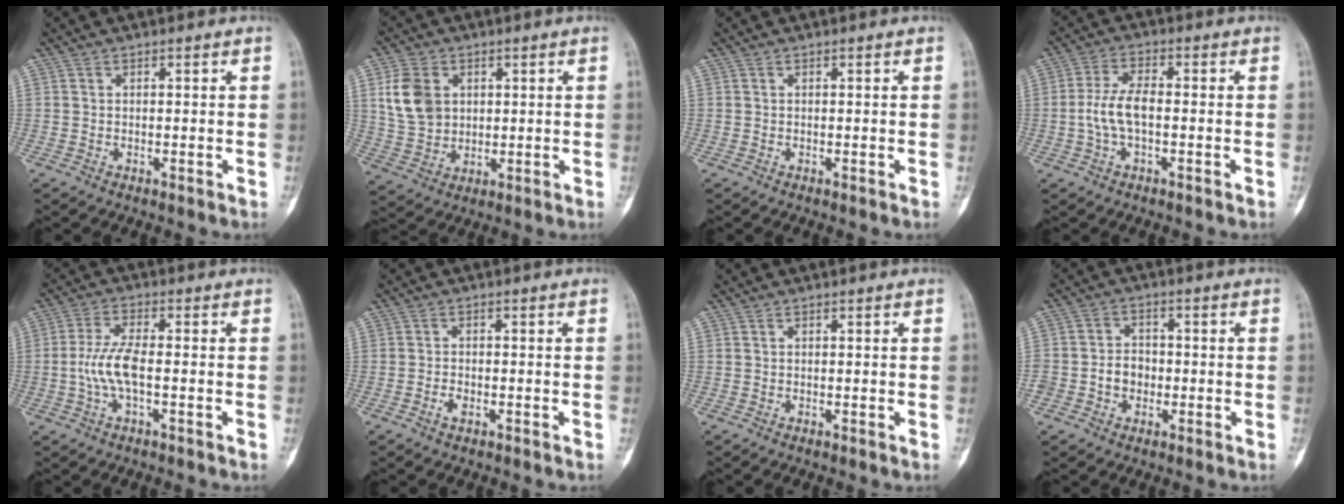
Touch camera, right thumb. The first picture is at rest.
{"total": 9.5, "force": [2.7, 7.3, 5.5], "torque": [-0.091, -0.008, 0.061]}
{"total": 0.0}
{"total": 6.5, "force": [-0.9, 2.8, 5.8], "torque": [-0.127, 0.020, -0.022]}
{"total": 6.8, "force": [-1.1, 2.3, 6.3], "torque": [-0.149, 0.015, -0.025]}
{"total": 1.7, "force": [-0.9, 0.9, 1.1], "torque": [-0.024, 0.006, -0.019]}
{"total": 0.0}
{"total": 5.0, "force": [-1.2, 4.1, 2.5], "torque": [-0.023, 0.018, -0.023]}